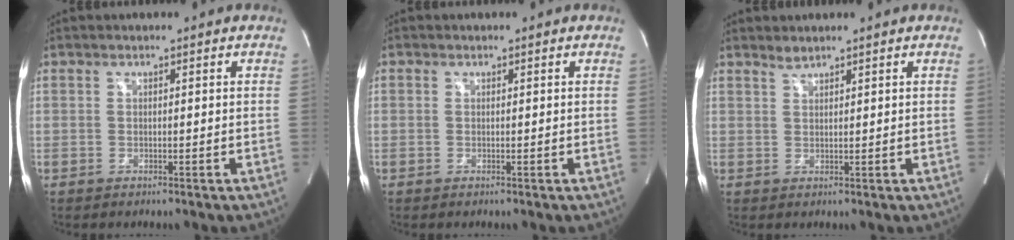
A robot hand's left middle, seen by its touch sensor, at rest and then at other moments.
{"total": 2.1, "force": [-0.9, -1.7, -0.8], "torque": [0.014, -0.012, -0.017]}
{"total": 1.2, "force": [1.2, 0.0, 0.2], "torque": [-0.004, 0.000, 0.027]}